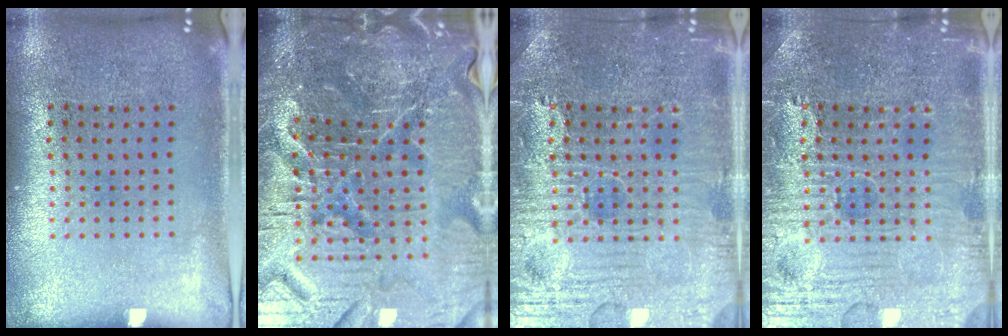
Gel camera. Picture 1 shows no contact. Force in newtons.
{"total": 7.2, "press": 6.5, "slide": 3.2}
{"total": 4.7, "press": 4.6, "slide": 0.8}
{"total": 4.7, "press": 4.6, "slide": 0.8}